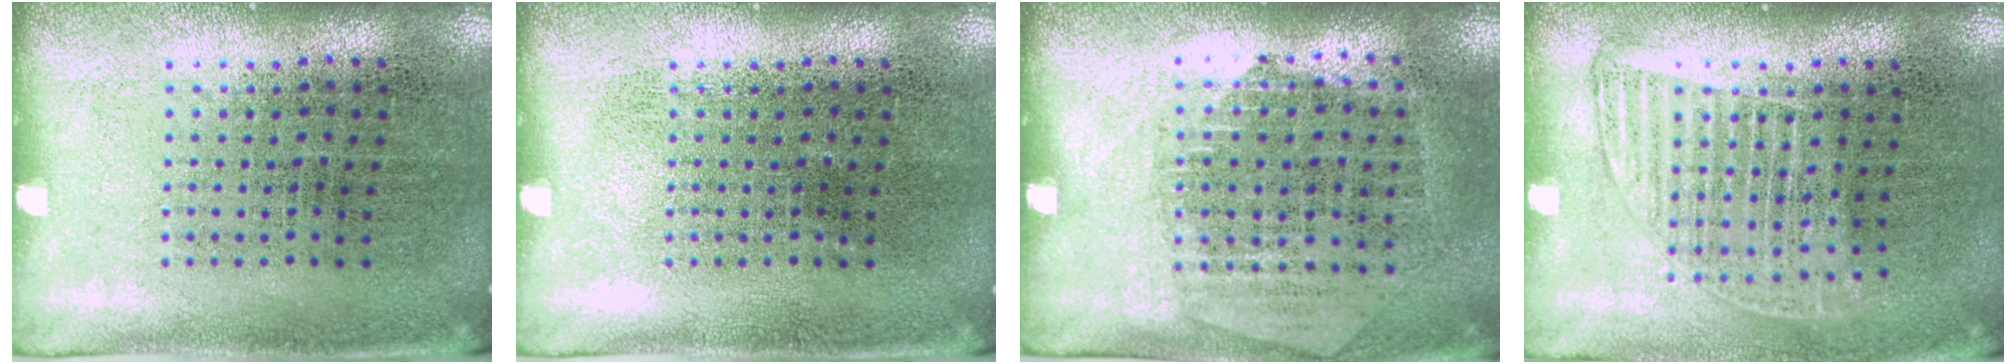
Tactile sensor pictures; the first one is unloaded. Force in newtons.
{"total": 0.0}
{"total": 1.3, "press": 1.1, "slide": 0.6}
{"total": 1.3, "press": 1.1, "slide": 0.6}